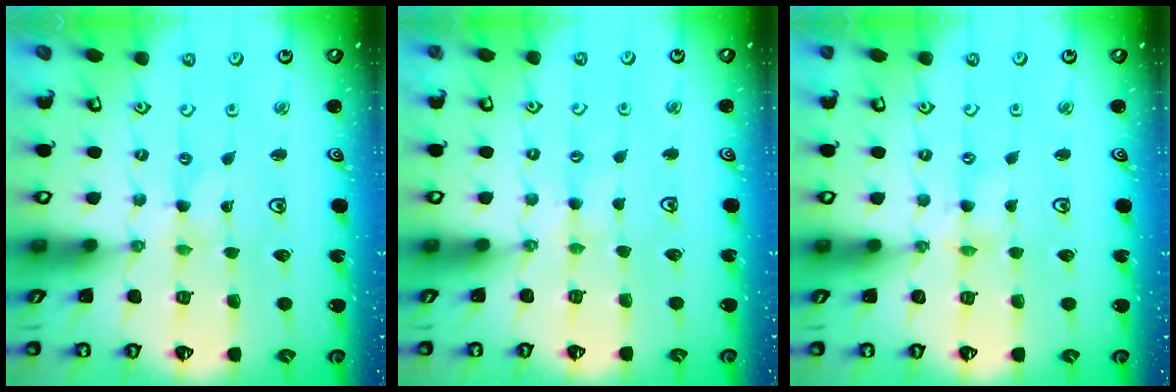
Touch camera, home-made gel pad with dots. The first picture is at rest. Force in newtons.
{"total": 2.4, "press": 2.4, "slide": 0.4}
{"total": 0.0}